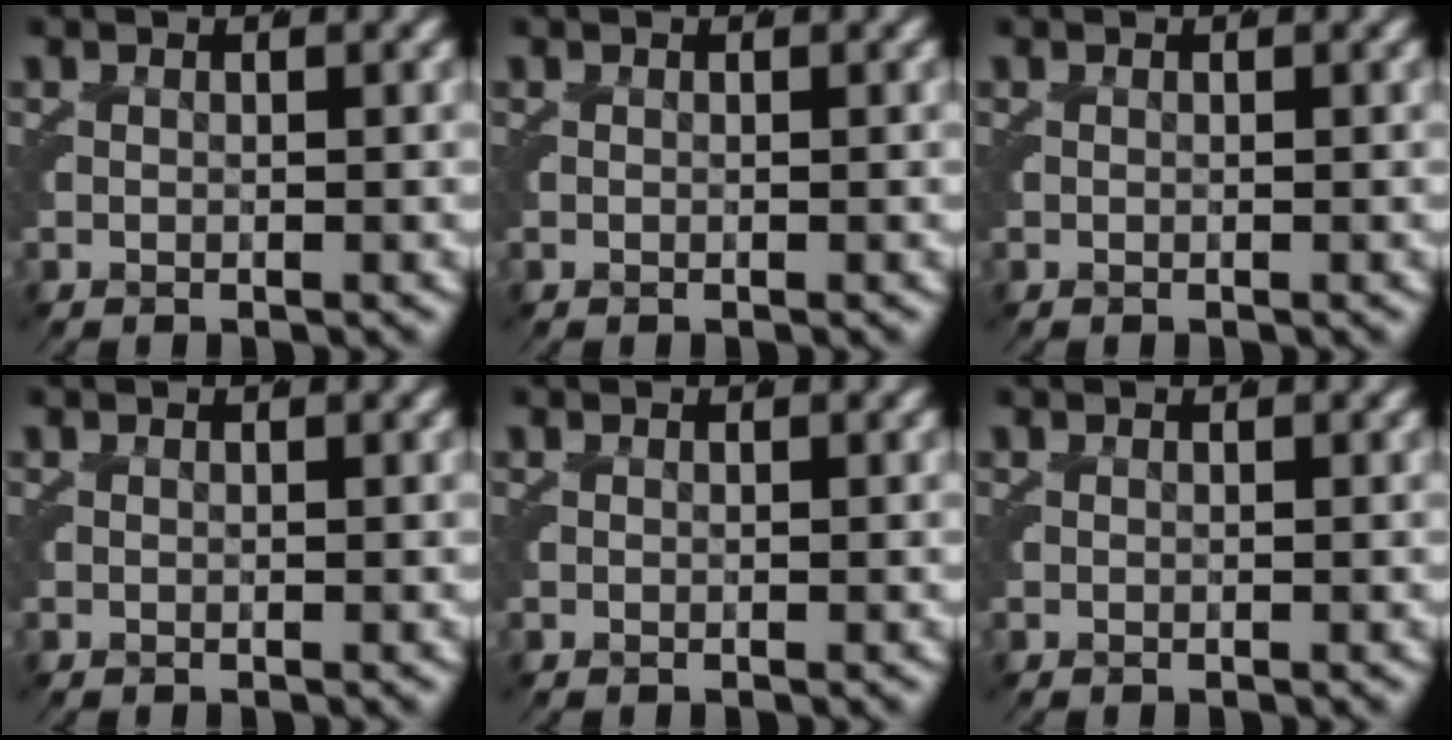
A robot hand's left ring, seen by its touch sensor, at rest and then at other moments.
{"total": 0.0}
{"total": 0.0}
{"total": 0.0}
{"total": 0.0}
{"total": 0.0}